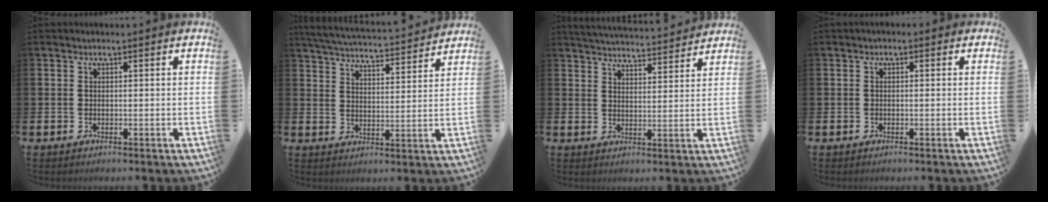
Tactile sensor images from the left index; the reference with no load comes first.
{"total": 5.2, "force": [5.2, 0.3, 0.7], "torque": [-0.034, -0.043, 0.088]}
{"total": 4.8, "force": [4.7, 0.2, 0.2], "torque": [-0.011, -0.038, 0.082]}
{"total": 0.7, "force": [-0.3, 0.6, 0.2], "torque": [-0.004, 0.006, -0.009]}